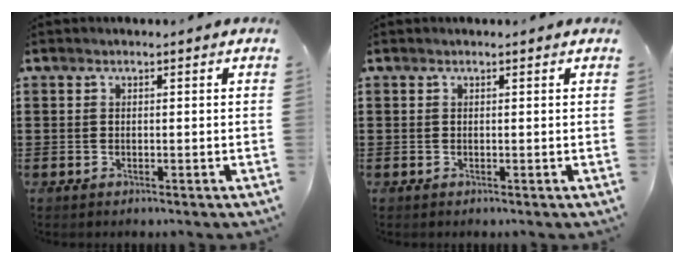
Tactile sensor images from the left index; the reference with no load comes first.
{"total": 0.0}